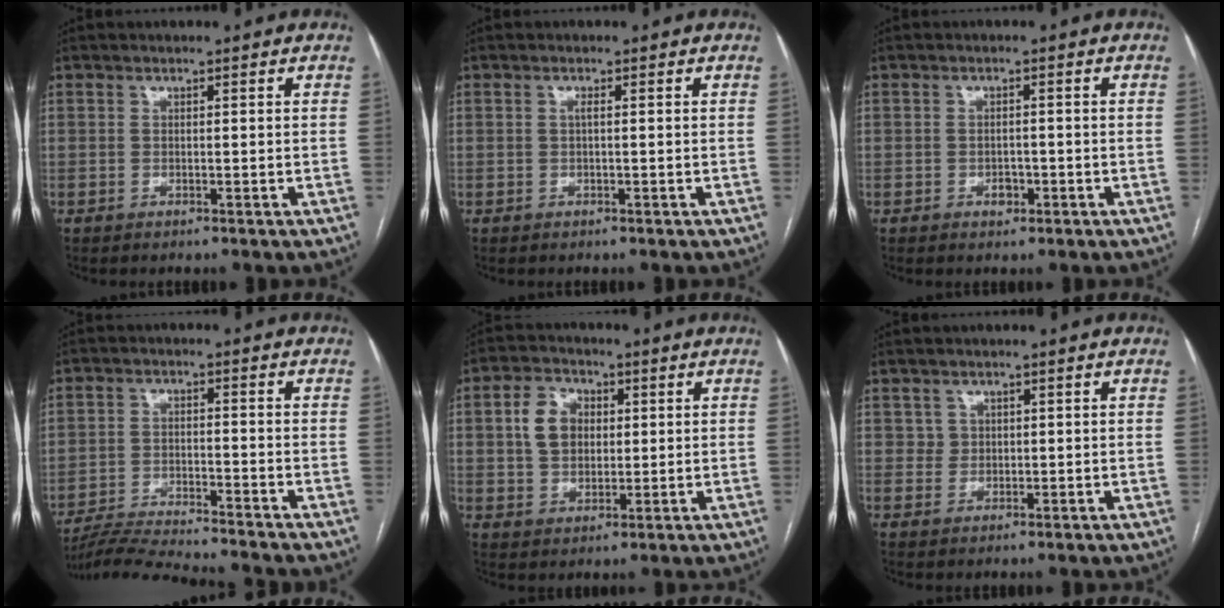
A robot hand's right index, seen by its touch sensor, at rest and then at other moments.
{"total": 0.6, "force": [0.0, 0.0, 0.6], "torque": [-0.012, 0.001, 0.000]}
{"total": 1.7, "force": [-0.8, 1.2, 0.9], "torque": [-0.012, 0.004, -0.008]}
{"total": 11.1, "force": [-10.6, -0.9, 3.2], "torque": [-0.050, -0.007, -0.183]}
{"total": 7.0, "force": [1.5, 5.3, 4.4], "torque": [-0.092, 0.019, 0.030]}
{"total": 1.5, "force": [0.5, 1.4, 0.0], "torque": [0.010, -0.001, 0.004]}